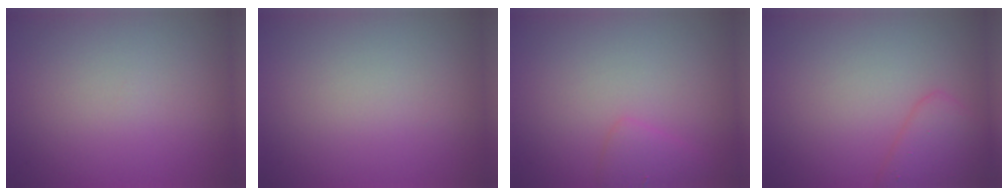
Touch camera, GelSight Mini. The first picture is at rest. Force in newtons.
{"total": 0.0}
{"total": 1.6, "press": 1.6, "slide": 0.1}
{"total": 1.8, "press": 1.8, "slide": 0.1}